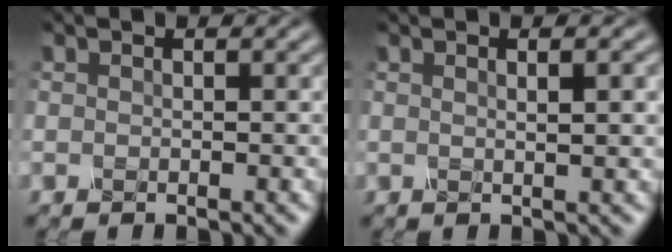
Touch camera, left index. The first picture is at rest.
{"total": 3.5, "force": [0.9, 1.3, 3.1], "torque": [-0.019, 0.010, -0.009]}